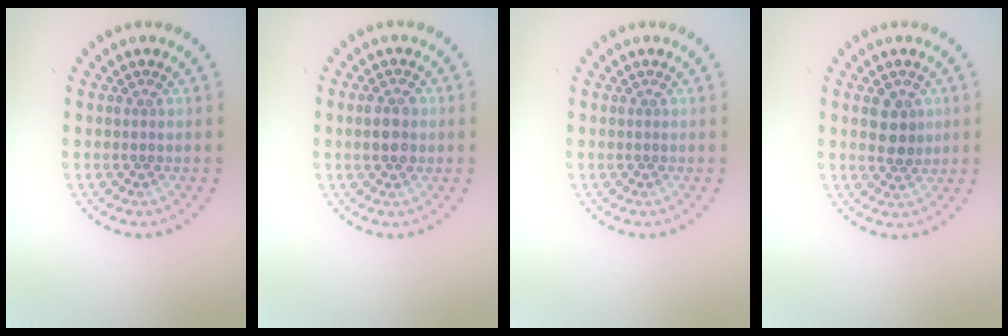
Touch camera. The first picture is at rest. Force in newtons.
{"total": 2.6, "press": 2.6, "slide": 0.2}
{"total": 0.0}
{"total": 2.7, "press": 2.6, "slide": 0.7}